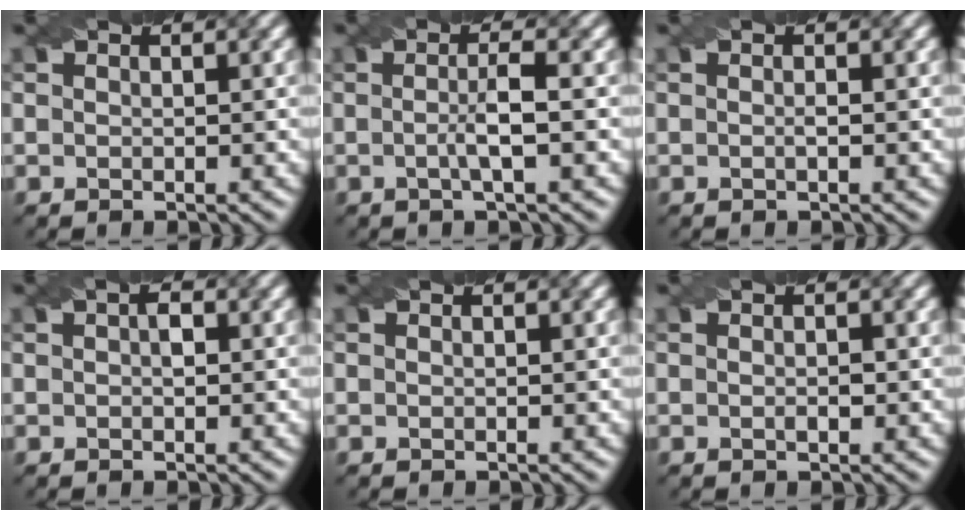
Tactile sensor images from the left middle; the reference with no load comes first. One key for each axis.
{"total": 2.8, "fx": -0.3, "fy": 0.4, "fz": 2.7, "tx": -0.049, "ty": -0.003, "tz": -0.008}
{"total": 0.6, "fx": -0.2, "fy": 0.0, "fz": 0.5, "tx": -0.012, "ty": 0.000, "tz": -0.003}
{"total": 1.1, "fx": 0.1, "fy": 0.6, "fz": 0.9, "tx": -0.016, "ty": 0.003, "tz": 0.001}
{"total": 0.0}
{"total": 0.8, "fx": -0.2, "fy": 0.2, "fz": 0.8, "tx": -0.016, "ty": -0.002, "tz": -0.002}